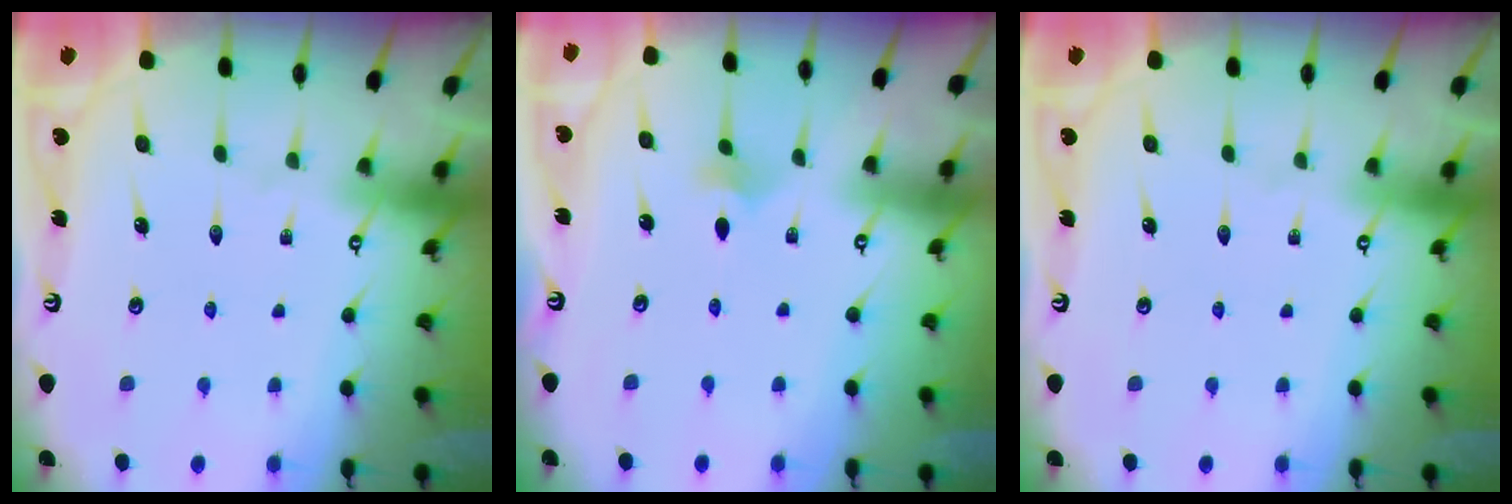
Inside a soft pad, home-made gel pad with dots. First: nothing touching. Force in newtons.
{"total": 2.4, "press": 2.3, "slide": 0.5}
{"total": 0.0}